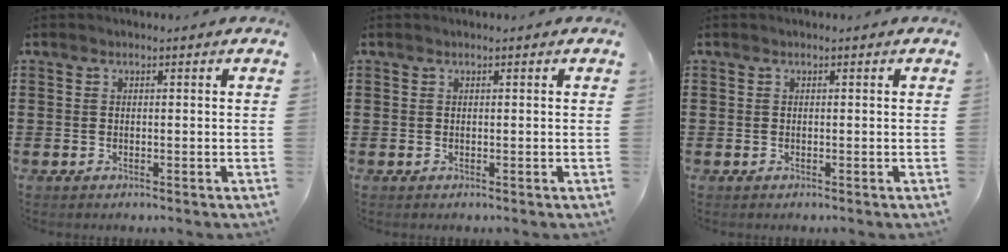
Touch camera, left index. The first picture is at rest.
{"total": 0.0}
{"total": 0.0}